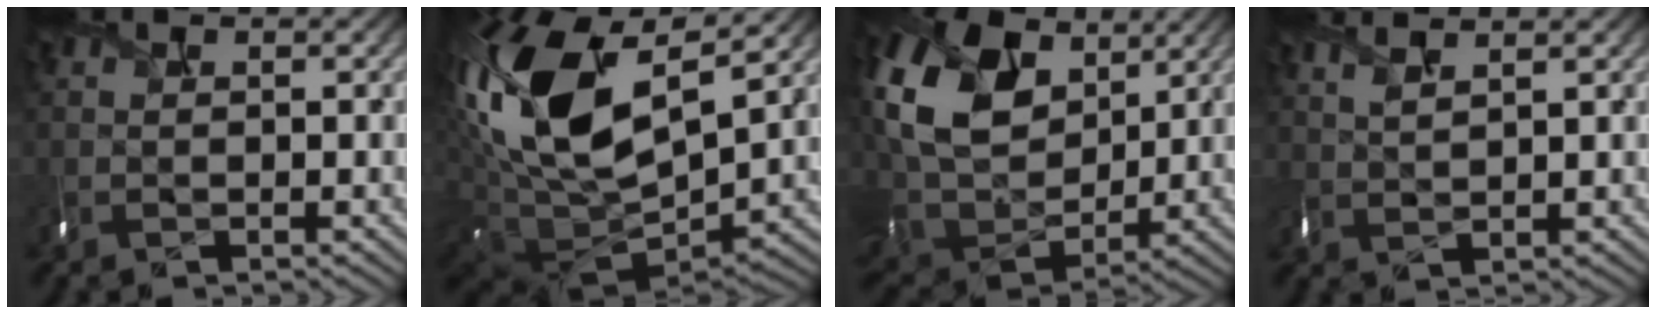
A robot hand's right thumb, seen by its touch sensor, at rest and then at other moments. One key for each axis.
{"total": 18.6, "fx": 4.9, "fy": 10.2, "fz": 14.8, "tx": -0.326, "ty": -0.011, "tz": 0.107}
{"total": 14.2, "fx": 5.8, "fy": 9.8, "fz": 8.4, "tx": -0.231, "ty": 0.026, "tz": 0.109}
{"total": 3.0, "fx": 2.2, "fy": 0.8, "fz": 1.8, "tx": -0.033, "ty": 0.008, "tz": 0.043}